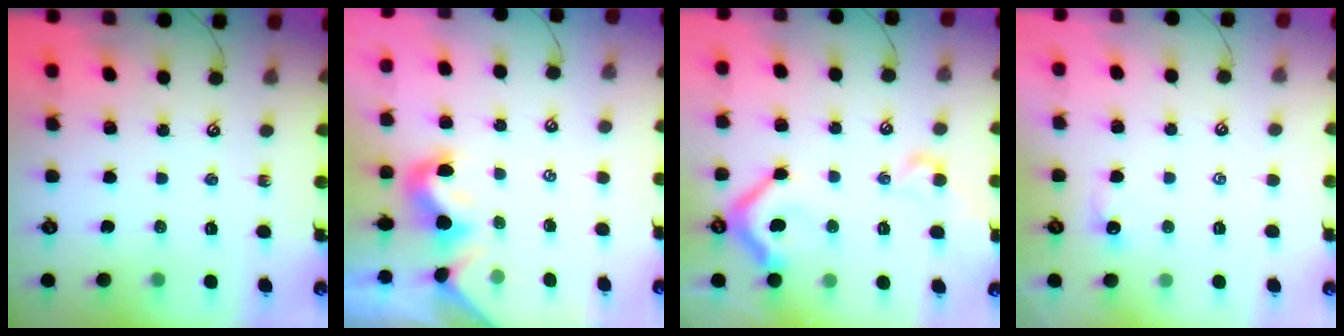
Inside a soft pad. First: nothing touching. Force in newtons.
{"total": 1.0, "press": 0.9, "slide": 0.4}
{"total": 11.5, "press": 11.3, "slide": 1.8}
{"total": 0.8, "press": 0.7, "slide": 0.5}